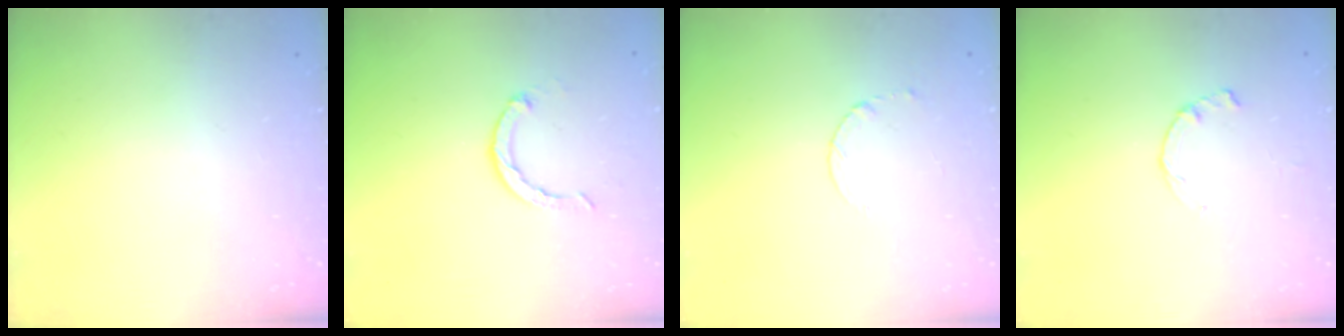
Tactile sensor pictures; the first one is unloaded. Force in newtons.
{"total": 2.1, "press": 2.0, "slide": 0.4}
{"total": 2.6, "press": 2.6, "slide": 0.3}
{"total": 1.2, "press": 1.1, "slide": 0.3}